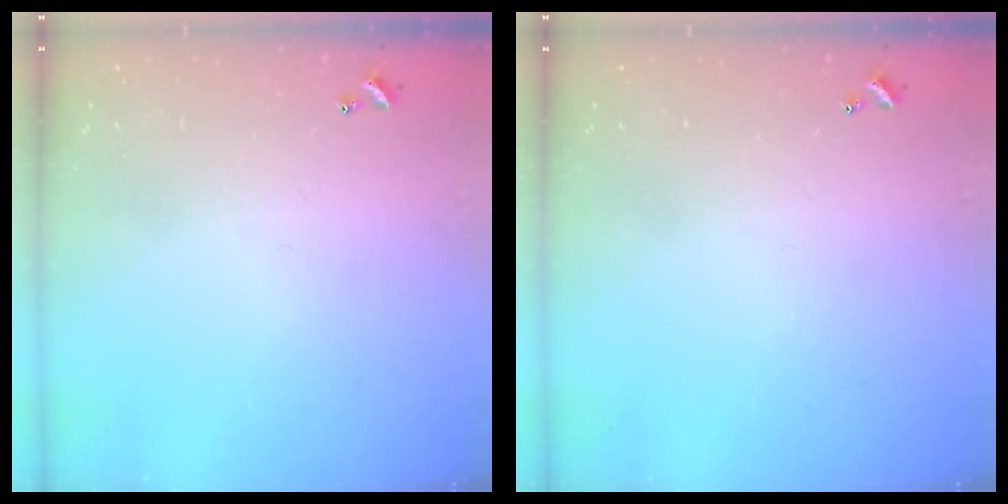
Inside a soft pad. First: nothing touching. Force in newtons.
{"total": 0.0}